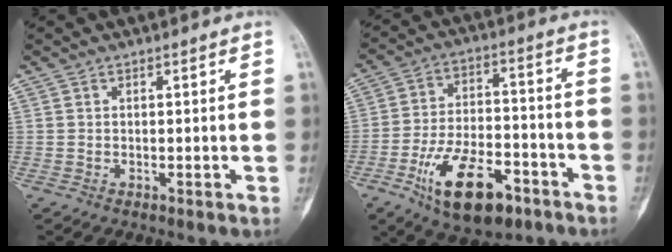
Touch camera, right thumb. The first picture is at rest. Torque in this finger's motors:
{"motor_torque": [2.86, 0.29, 1.00, -1.77, 0.17]}